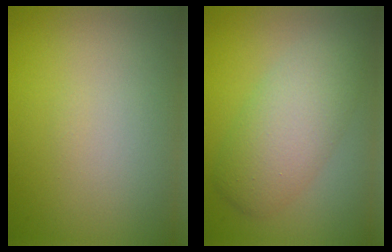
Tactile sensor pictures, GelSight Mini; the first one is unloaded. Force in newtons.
{"total": 5.4, "press": 5.4, "slide": 0.1}